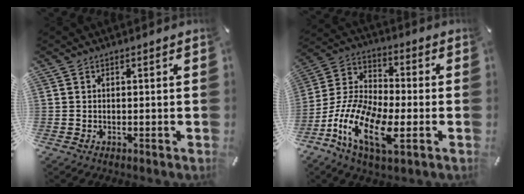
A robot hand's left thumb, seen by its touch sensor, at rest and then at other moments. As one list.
[{"total": 14.8, "force": [-6.5, 6.8, 11.4], "torque": [-0.249, 0.007, -0.119]}]